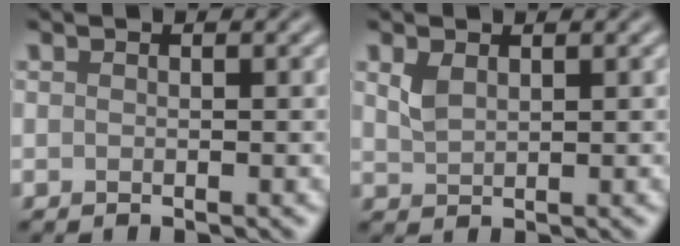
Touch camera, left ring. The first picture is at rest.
{"total": 1.5, "force": [0.9, 0.8, 1.0], "torque": [-0.026, 0.001, 0.024]}